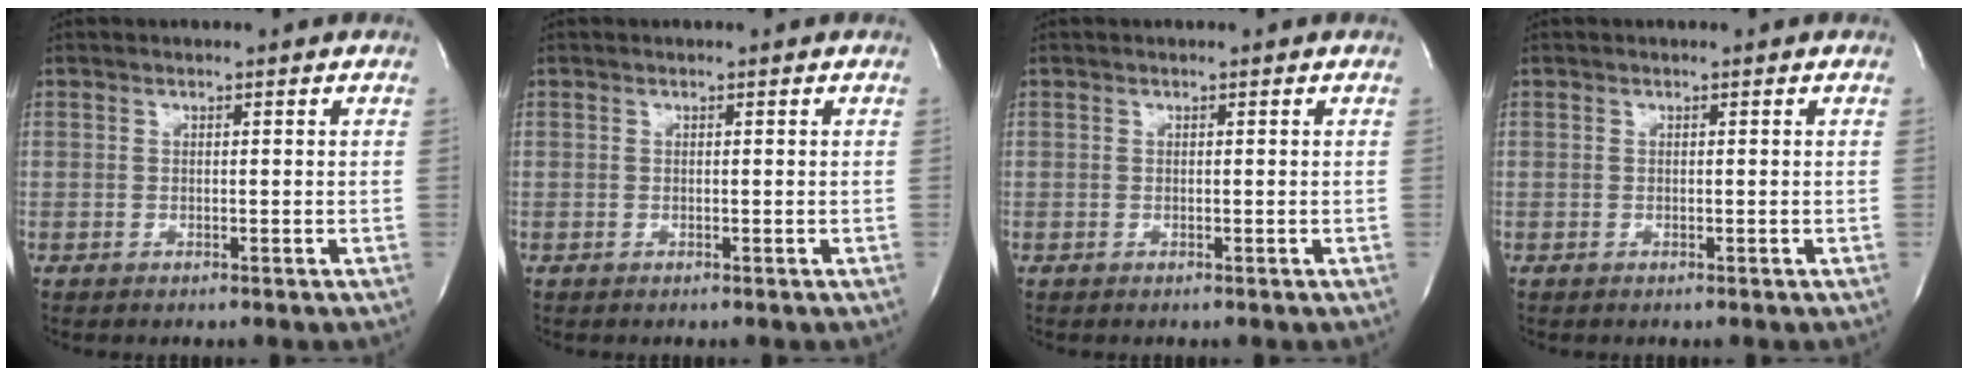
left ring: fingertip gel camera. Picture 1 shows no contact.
{"total": 0.0}
{"total": 0.0}
{"total": 0.0}